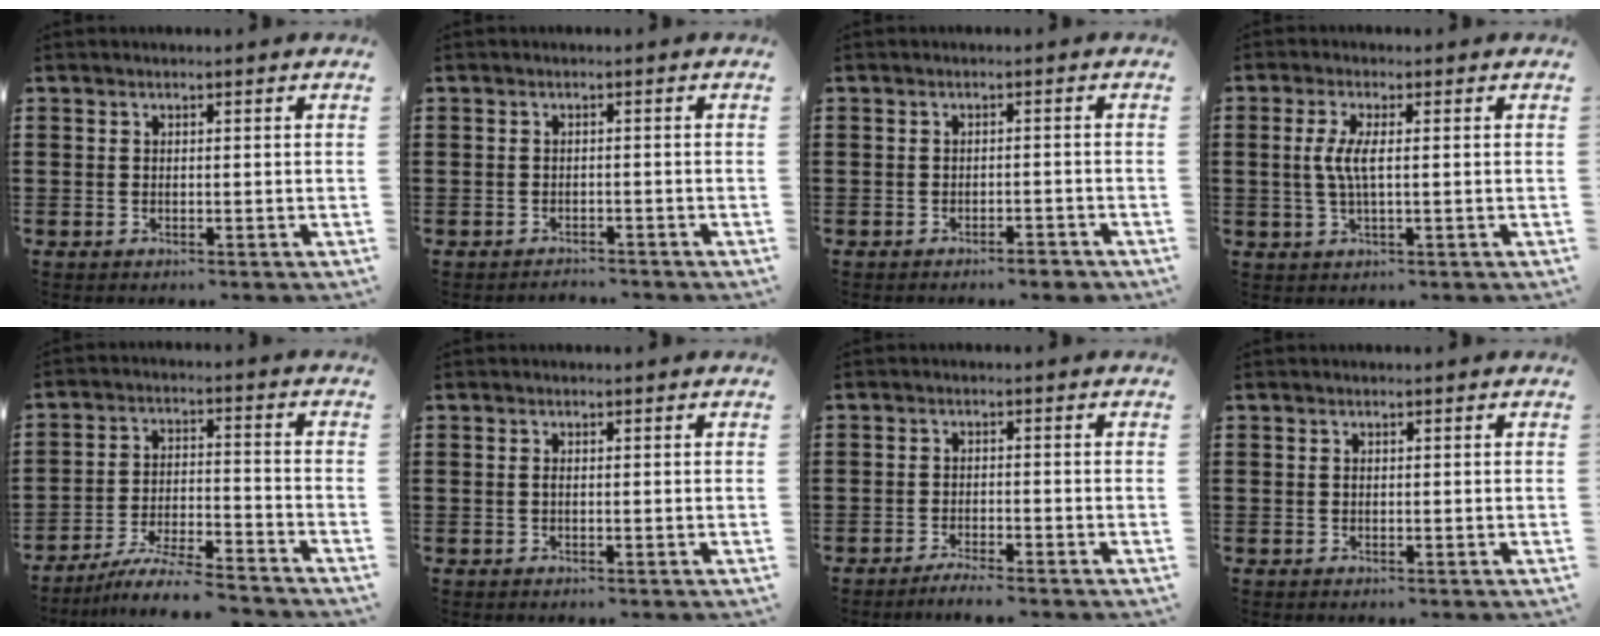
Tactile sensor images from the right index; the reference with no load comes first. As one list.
[{"total": 1.3, "force": [-1.3, 0.0, -0.2], "torque": [-0.001, 0.002, -0.029]}, {"total": 1.9, "force": [-1.7, 0.1, 0.8], "torque": [-0.018, -0.003, -0.033]}, {"total": 4.1, "force": [0.1, 0.6, 4.0], "torque": [-0.096, -0.011, -0.008]}, {"total": 7.2, "force": [-6.7, 0.0, 2.5], "torque": [-0.045, 0.002, -0.130]}, {"total": 0.5, "force": [-0.2, 0.0, 0.5], "torque": [-0.010, -0.005, -0.003]}, {"total": 2.1, "force": [-2.0, -0.3, 0.5], "torque": [-0.009, 0.002, -0.039]}, {"total": 0.0}]